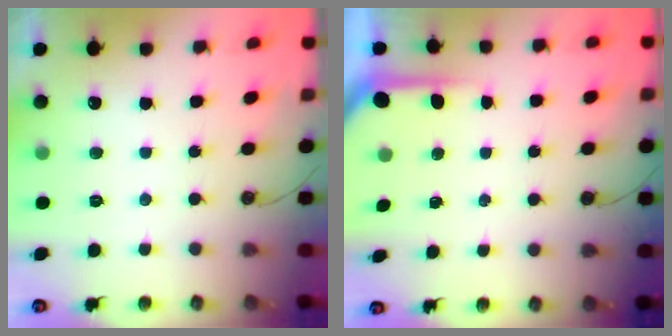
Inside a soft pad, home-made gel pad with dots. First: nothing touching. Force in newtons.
{"total": 3.5, "press": 3.5, "slide": 0.4}